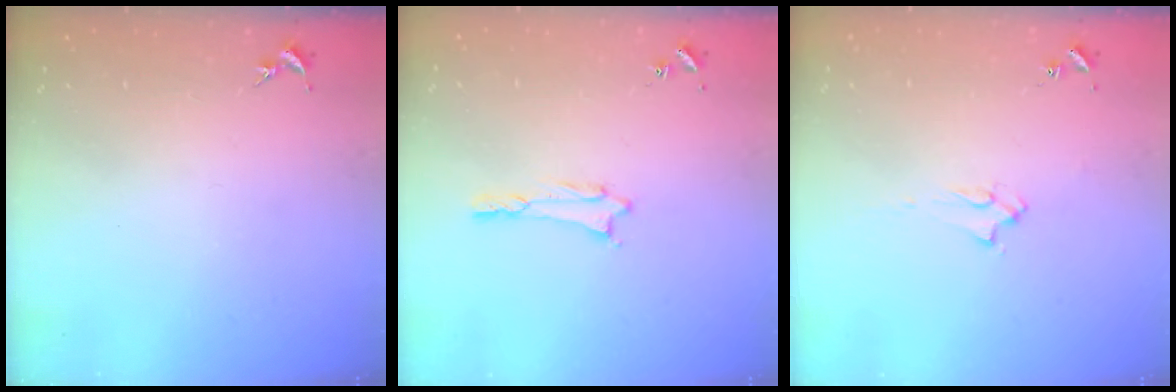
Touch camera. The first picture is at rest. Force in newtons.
{"total": 0.7, "press": 0.7, "slide": 0.1}
{"total": 2.0, "press": 2.0, "slide": 0.3}